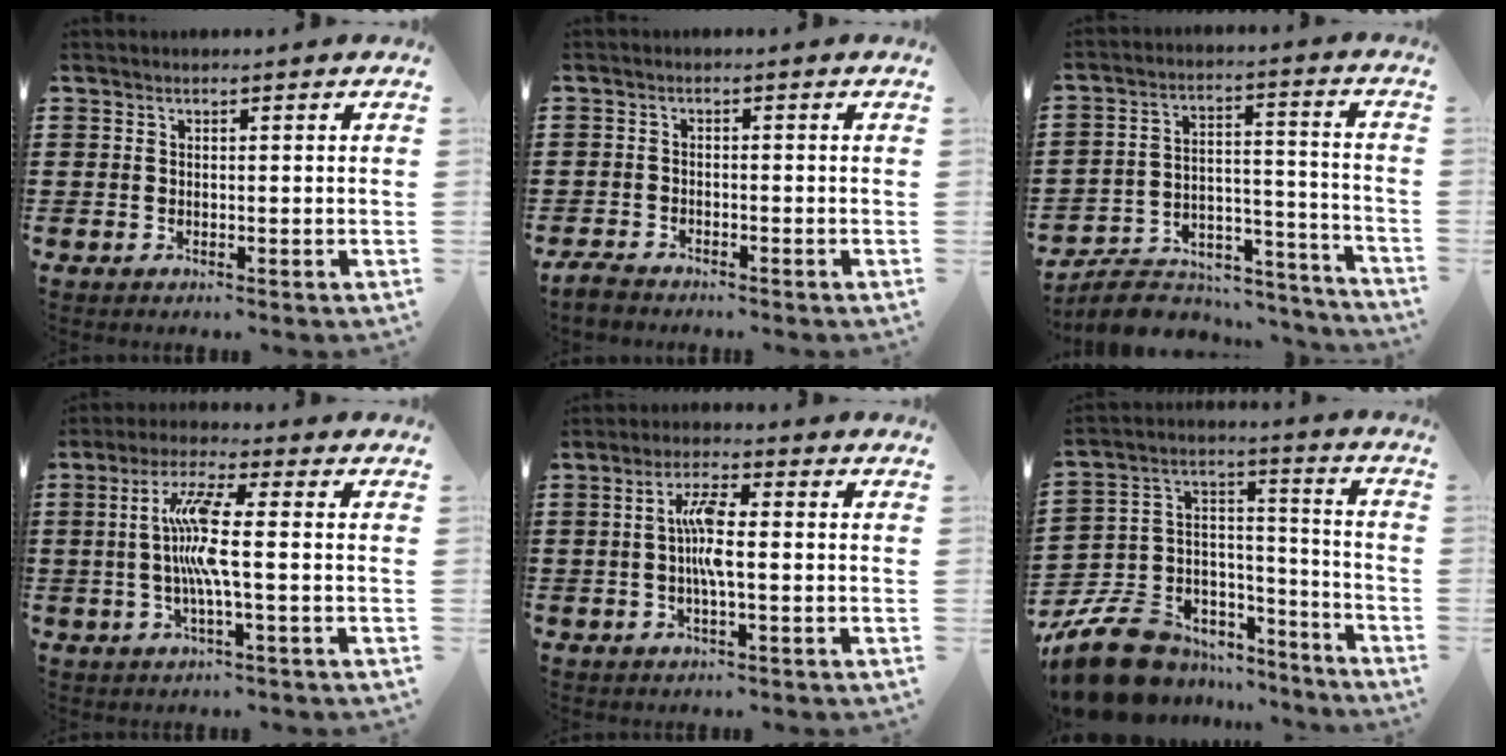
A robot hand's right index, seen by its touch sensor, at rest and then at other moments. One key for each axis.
{"total": 2.0, "fx": -1.9, "fy": 0.6, "fz": 0.2, "tx": -0.016, "ty": 0.002, "tz": -0.042}
{"total": 7.2, "fx": -6.3, "fy": 2.8, "fz": 1.9, "tx": -0.039, "ty": 0.017, "tz": -0.122}
{"total": 7.7, "fx": -0.2, "fy": 0.3, "fz": 7.7, "tx": -0.170, "ty": -0.013, "tz": -0.018}
{"total": 5.5, "fx": -0.3, "fy": 1.0, "fz": 5.4, "tx": -0.106, "ty": 0.002, "tz": -0.010}
{"total": 12.3, "fx": -8.2, "fy": 8.0, "fz": 4.4, "tx": -0.124, "ty": 0.022, "tz": -0.150}